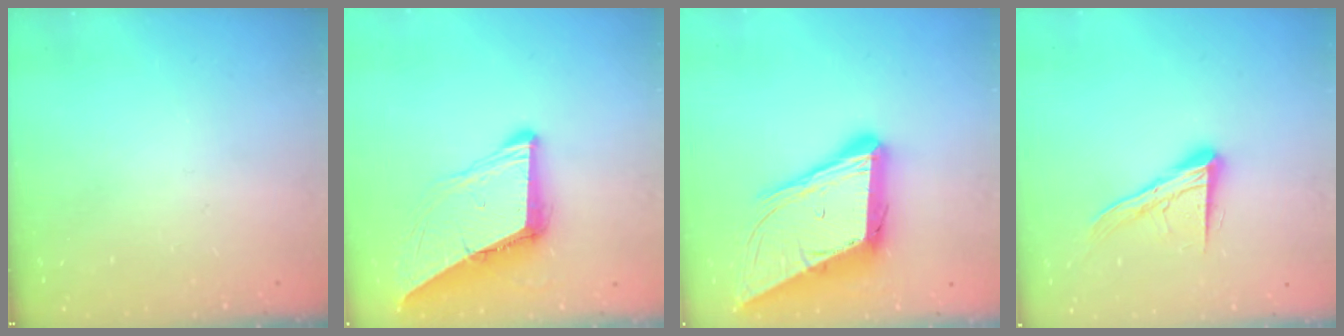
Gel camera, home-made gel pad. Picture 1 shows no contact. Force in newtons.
{"total": 9.1, "press": 9.1, "slide": 0.4}
{"total": 17.7, "press": 17.2, "slide": 4.0}
{"total": 14.2, "press": 14.1, "slide": 1.1}